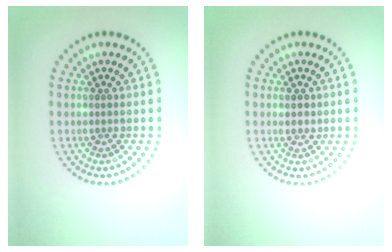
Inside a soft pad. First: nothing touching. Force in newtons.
{"total": 1.2, "press": 1.1, "slide": 0.4}